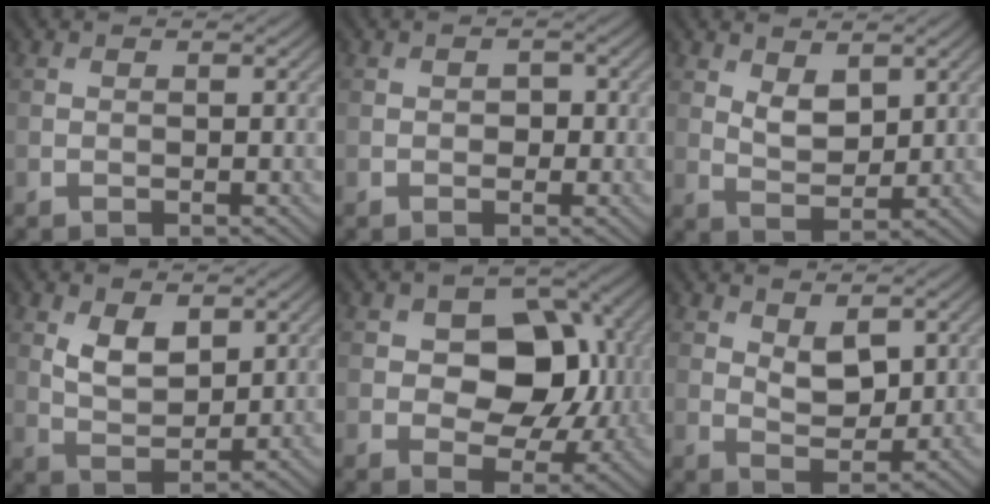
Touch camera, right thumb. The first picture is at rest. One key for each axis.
{"total": 1.4, "fx": -0.2, "fy": 1.2, "fz": 0.8, "tx": -0.013, "ty": -0.007, "tz": -0.004}
{"total": 3.8, "fx": 2.0, "fy": 2.0, "fz": 2.6, "tx": -0.056, "ty": -0.008, "tz": 0.041}
{"total": 5.0, "fx": 2.1, "fy": 2.8, "fz": 3.5, "tx": -0.077, "ty": -0.008, "tz": 0.045}
{"total": 10.3, "fx": 1.0, "fy": 7.3, "fz": 7.2, "tx": -0.104, "ty": -0.001, "tz": 0.007}
{"total": 3.9, "fx": 1.8, "fy": 2.0, "fz": 2.8, "tx": -0.057, "ty": -0.007, "tz": 0.035}